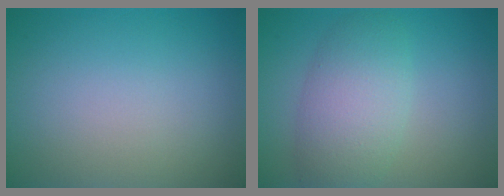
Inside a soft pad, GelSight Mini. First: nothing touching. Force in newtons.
{"total": 5.1, "press": 5.1, "slide": 0.2}